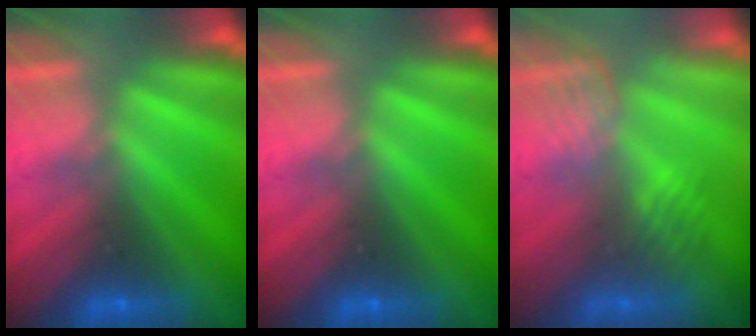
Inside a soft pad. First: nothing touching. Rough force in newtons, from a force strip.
{"total": 0.0}
{"total": 2.8}